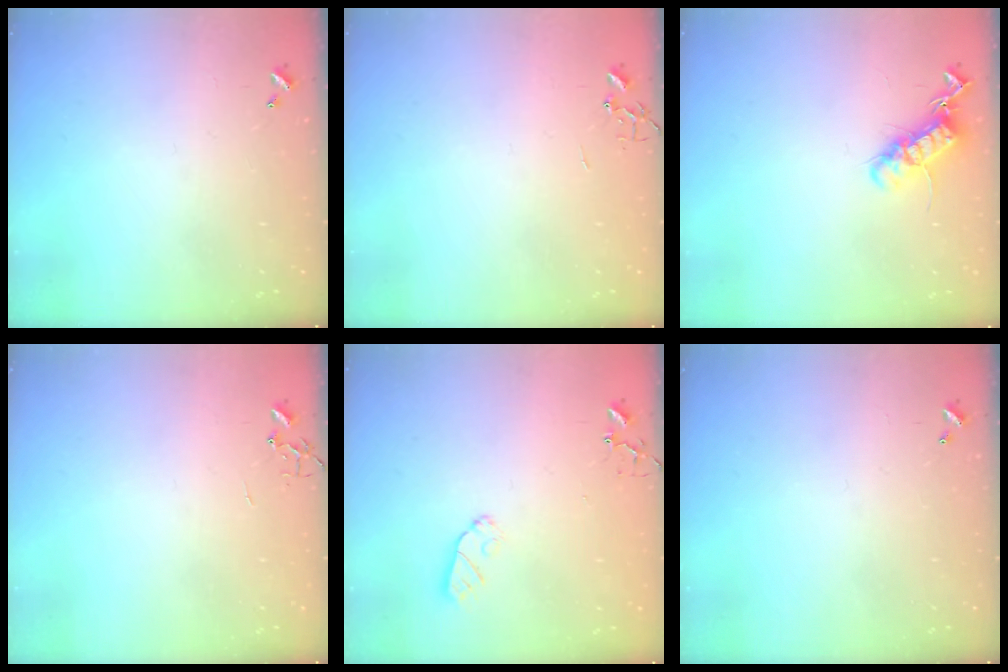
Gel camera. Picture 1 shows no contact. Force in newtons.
{"total": 0.0}
{"total": 13.0, "press": 13.0, "slide": 0.3}
{"total": 0.0}
{"total": 6.6, "press": 6.6, "slide": 0.2}
{"total": 0.0}